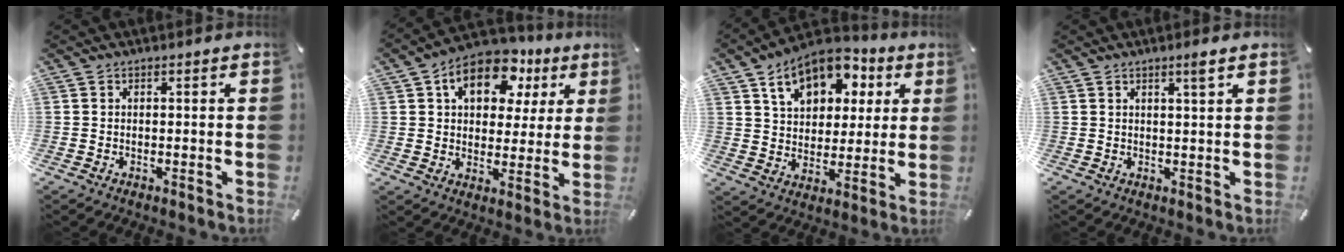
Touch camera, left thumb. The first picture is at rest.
{"total": 13.4, "force": [6.0, 9.0, 7.8], "torque": [-0.115, -0.016, 0.104]}
{"total": 13.8, "force": [7.4, 9.6, 6.7], "torque": [-0.109, -0.027, 0.135]}
{"total": 2.5, "force": [1.6, 0.0, 1.9], "torque": [-0.033, -0.005, 0.025]}